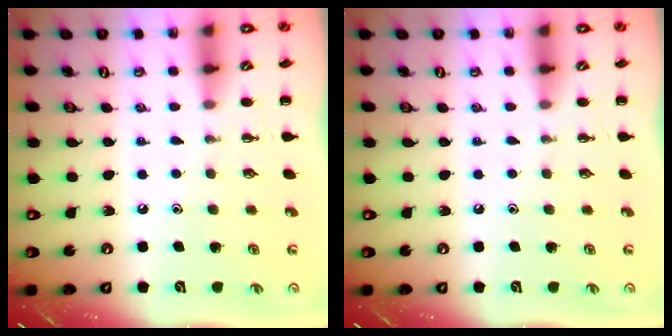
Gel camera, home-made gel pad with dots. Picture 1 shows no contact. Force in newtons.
{"total": 0.0}